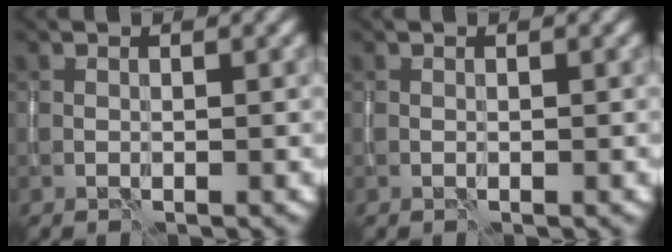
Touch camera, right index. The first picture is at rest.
{"total": 0.0}